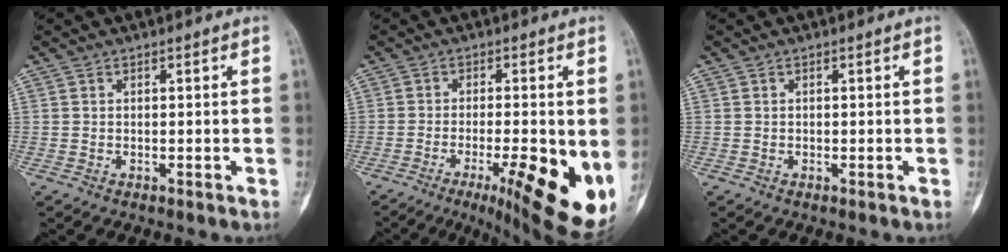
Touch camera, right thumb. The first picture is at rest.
{"total": 15.7, "force": [-4.4, 3.8, 14.6], "torque": [-0.159, -0.016, -0.048]}
{"total": 0.0}